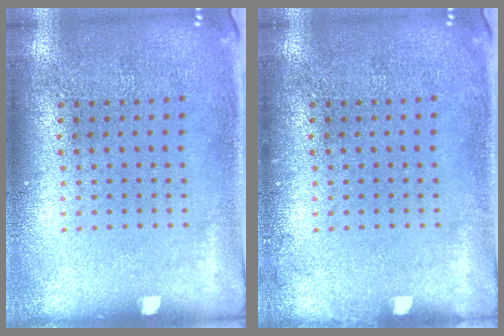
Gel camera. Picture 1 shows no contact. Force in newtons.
{"total": 0.6, "press": 0.5, "slide": 0.1}